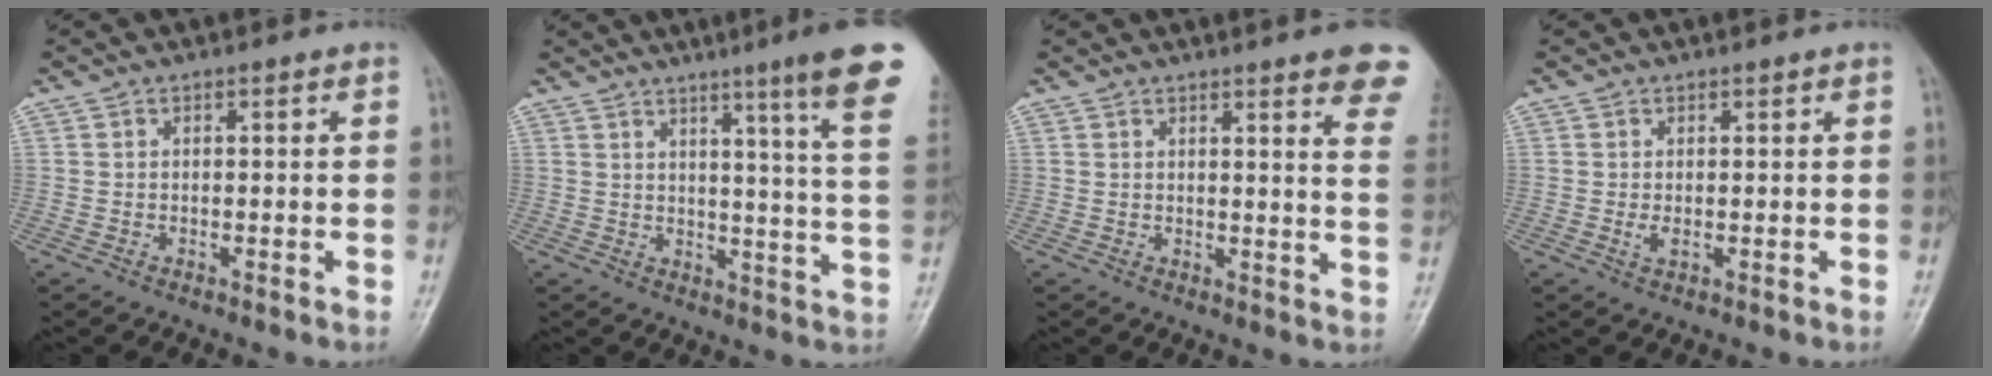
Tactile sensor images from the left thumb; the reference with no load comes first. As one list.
[{"total": 15.9, "force": [10.0, -0.2, 12.4], "torque": [-0.149, -0.059, 0.110]}, {"total": 11.8, "force": [8.1, 1.7, 8.4], "torque": [-0.074, -0.031, 0.077]}, {"total": 1.5, "force": [0.3, 0.7, 1.3], "torque": [-0.022, -0.004, 0.009]}]